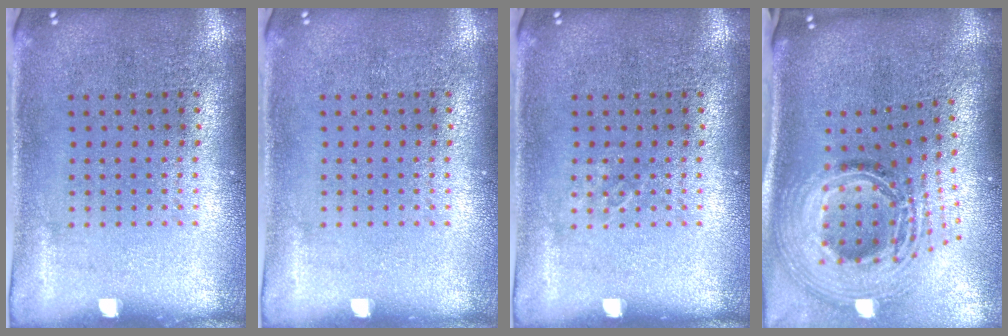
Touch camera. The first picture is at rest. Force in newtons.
{"total": 0.0}
{"total": 0.6, "press": 0.6, "slide": 0.1}
{"total": 2.9, "press": 2.0, "slide": 2.1}